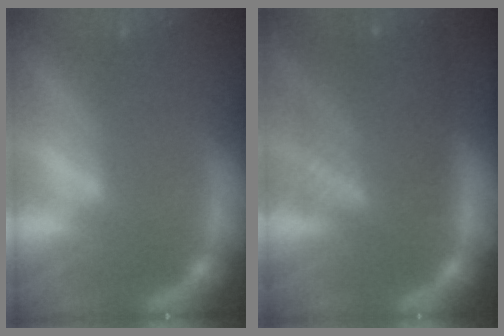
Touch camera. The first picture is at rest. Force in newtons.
{"total": 8.6}